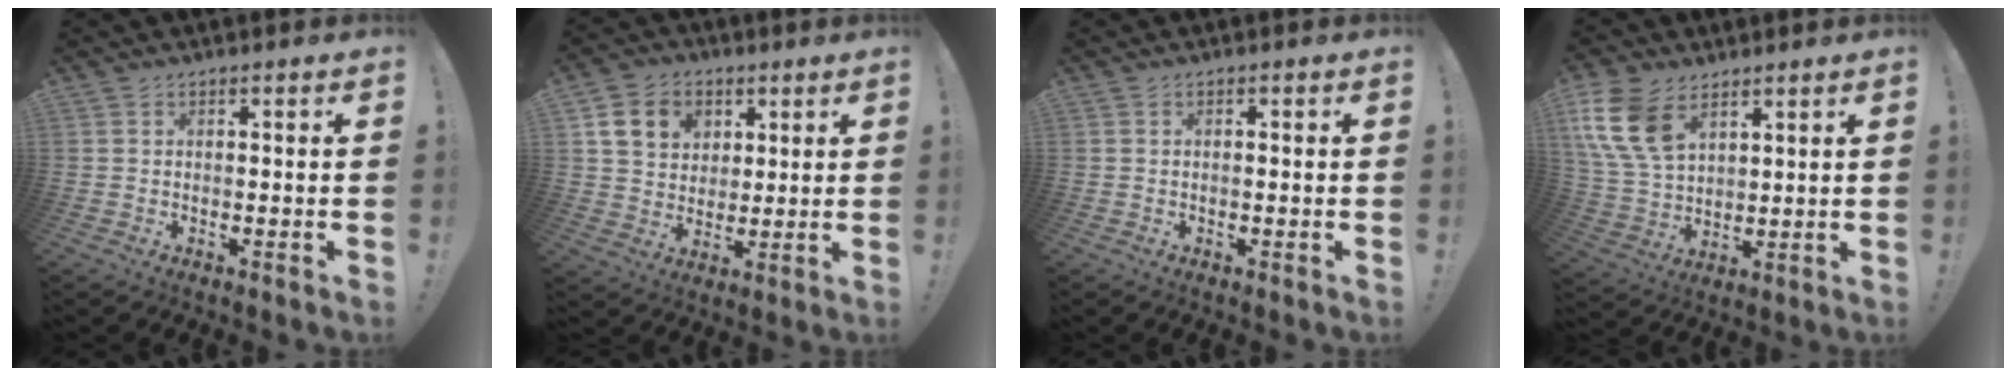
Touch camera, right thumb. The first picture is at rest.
{"total": 11.9, "force": [5.1, 9.6, 4.8], "torque": [-0.070, -0.018, 0.105]}
{"total": 0.6, "force": [-0.4, -0.1, 0.4], "torque": [0.000, -0.003, -0.010]}
{"total": 15.3, "force": [7.5, 9.9, 8.9], "torque": [-0.192, -0.024, 0.148]}